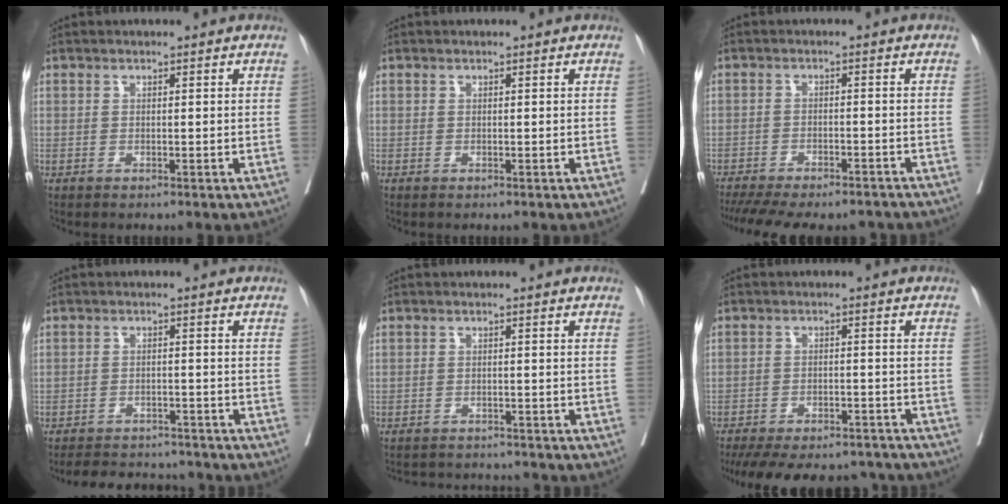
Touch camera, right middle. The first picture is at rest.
{"total": 0.0}
{"total": 16.5, "force": [-14.4, 4.4, 6.9], "torque": [-0.154, -0.016, -0.195]}
{"total": 9.6, "force": [-8.9, 3.1, 2.1], "torque": [-0.027, 0.007, -0.117]}
{"total": 7.7, "force": [-7.5, 1.2, 1.2], "torque": [-0.017, 0.004, -0.099]}
{"total": 19.1, "force": [-16.8, 5.9, 6.9], "torque": [-0.151, -0.011, -0.223]}